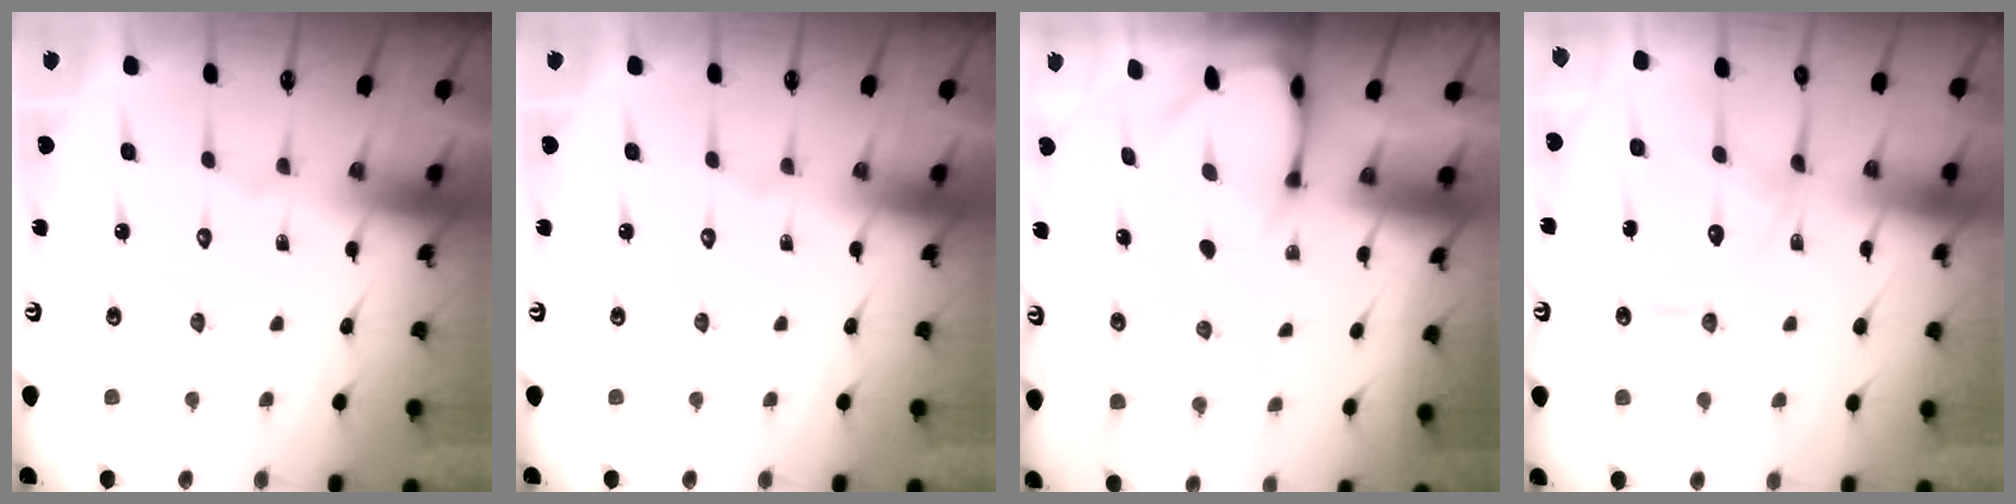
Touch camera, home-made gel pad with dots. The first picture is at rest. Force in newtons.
{"total": 0.0}
{"total": 2.0, "press": 2.0, "slide": 0.1}
{"total": 14.1, "press": 14.0, "slide": 1.3}